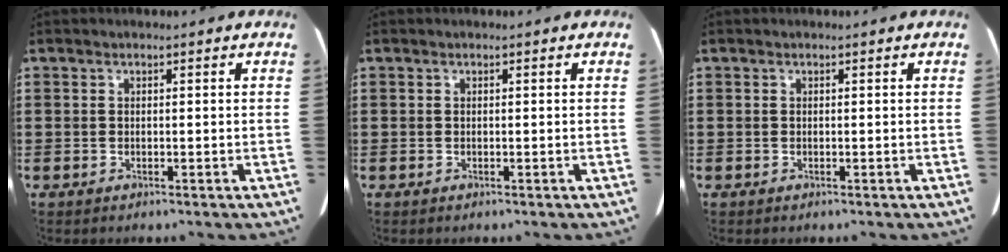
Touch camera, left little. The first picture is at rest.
{"total": 0.0}
{"total": 0.0}